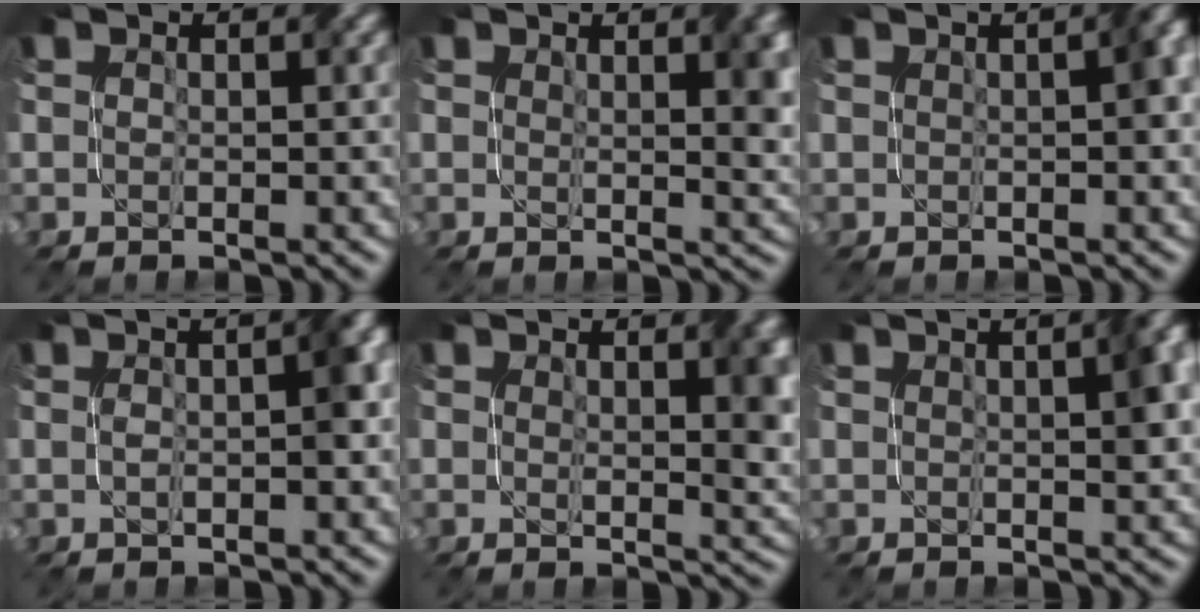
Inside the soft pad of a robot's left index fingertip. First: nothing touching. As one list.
[{"total": 3.7, "force": [1.6, 1.1, 3.2], "torque": [-0.037, -0.002, 0.027]}, {"total": 2.7, "force": [0.4, 0.6, 2.6], "torque": [-0.034, 0.012, 0.005]}, {"total": 3.2, "force": [0.0, 0.9, 3.1], "torque": [-0.051, 0.011, 0.002]}, {"total": 4.5, "force": [1.5, 1.4, 4.0], "torque": [-0.047, -0.003, 0.027]}, {"total": 4.7, "force": [1.1, 1.5, 4.4], "torque": [-0.036, 0.019, 0.013]}]